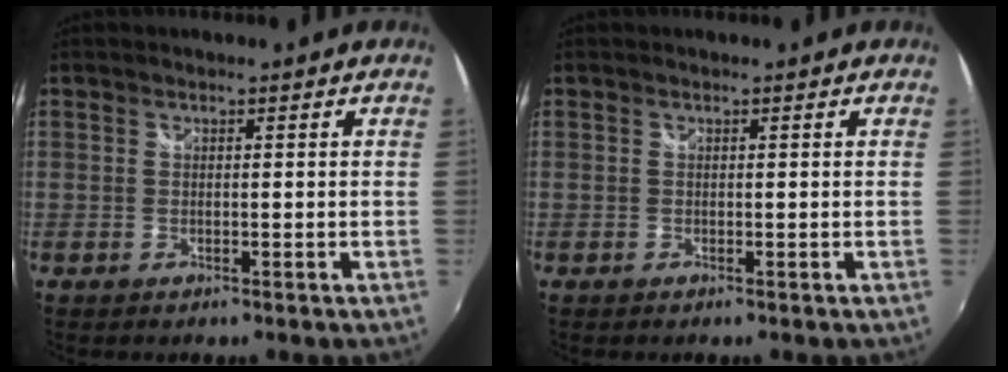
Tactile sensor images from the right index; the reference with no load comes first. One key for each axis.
{"total": 0.0}